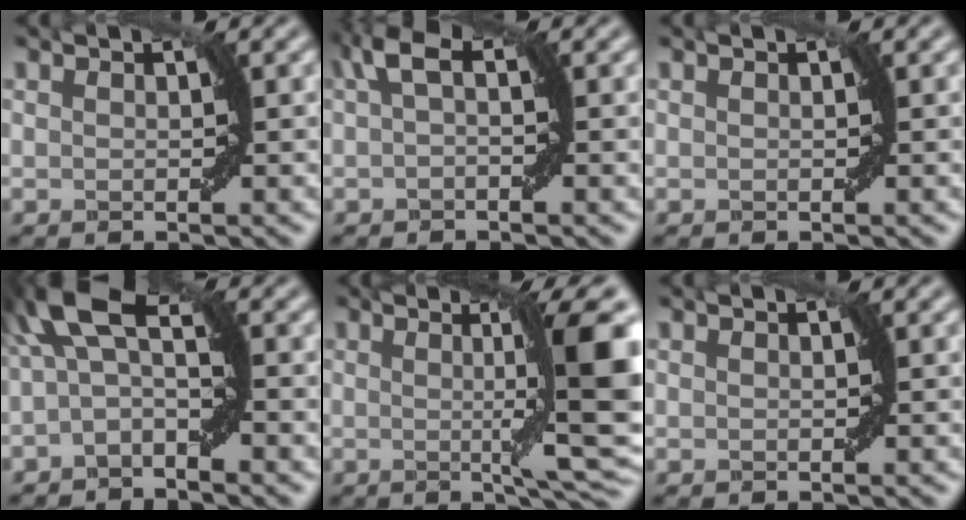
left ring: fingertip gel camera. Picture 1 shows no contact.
{"total": 2.3, "force": [0.2, 1.0, 2.0], "torque": [-0.045, 0.007, 0.013]}
{"total": 0.0}
{"total": 2.3, "force": [-0.8, 0.4, 2.1], "torque": [-0.058, 0.001, -0.011]}
{"total": 9.7, "force": [-0.5, 2.9, 9.2], "torque": [-0.127, -0.001, -0.005]}
{"total": 0.0}